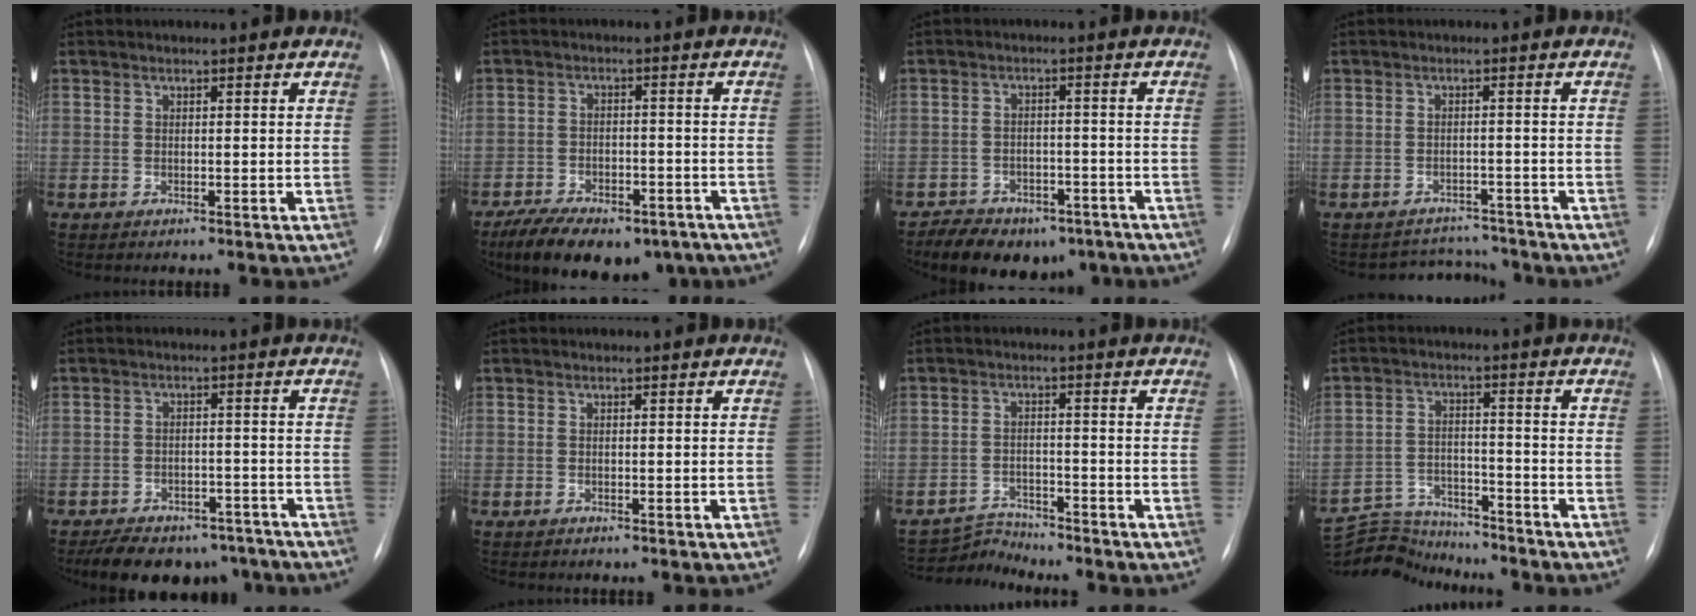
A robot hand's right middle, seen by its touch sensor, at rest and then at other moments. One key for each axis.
{"total": 16.6, "fx": -11.7, "fy": 8.0, "fz": 8.7, "tx": -0.160, "ty": -0.001, "tz": -0.167}
{"total": 11.8, "fx": -8.5, "fy": 6.7, "fz": 4.8, "tx": -0.071, "ty": 0.018, "tz": -0.115}
{"total": 4.6, "fx": -4.3, "fy": 1.1, "fz": -1.2, "tx": 0.015, "ty": 0.017, "tz": -0.058}
{"total": 13.5, "fx": -10.6, "fy": 6.7, "fz": 4.7, "tx": -0.074, "ty": 0.009, "tz": -0.137}
{"total": 0.0}
{"total": 4.0, "fx": -3.6, "fy": -0.4, "fz": -1.7, "tx": 0.032, "ty": -0.006, "tz": -0.062}
{"total": 10.3, "fx": -10.1, "fy": 1.7, "fz": 0.3, "tx": -0.009, "ty": 0.021, "tz": -0.174}